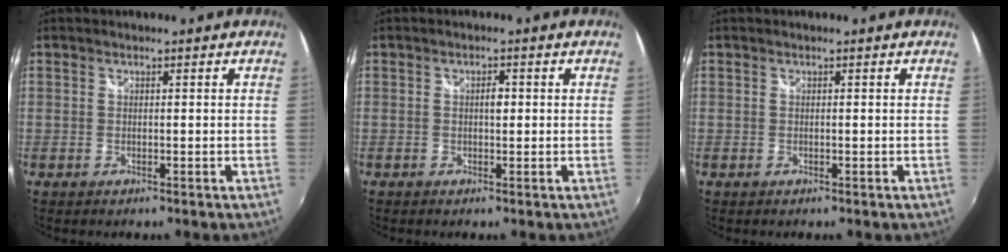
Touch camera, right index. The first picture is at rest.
{"total": 1.7, "force": [0.1, 0.9, 1.4], "torque": [-0.022, 0.004, 0.001]}
{"total": 0.0}